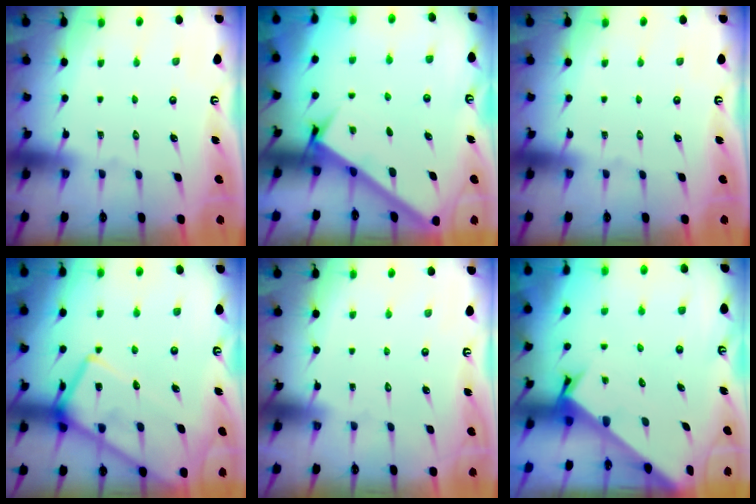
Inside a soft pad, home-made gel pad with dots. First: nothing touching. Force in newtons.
{"total": 2.9, "press": 2.8, "slide": 0.2}
{"total": 0.0}
{"total": 18.3, "press": 18.2, "slide": 1.7}
{"total": 1.7, "press": 1.7, "slide": 0.1}
{"total": 2.6, "press": 2.6, "slide": 0.2}